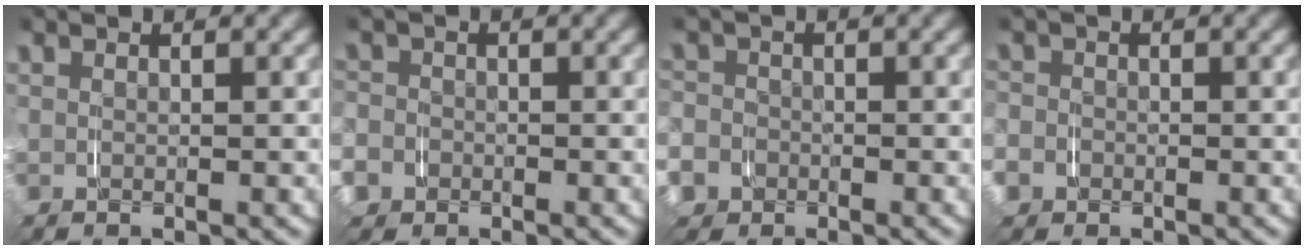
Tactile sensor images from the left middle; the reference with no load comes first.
{"total": 6.2, "force": [-2.7, 5.4, 1.0], "torque": [-0.040, -0.031, -0.051]}
{"total": 7.1, "force": [-3.1, 6.3, 1.2], "torque": [-0.045, -0.034, -0.059]}
{"total": 4.9, "force": [-2.3, 4.2, 0.8], "torque": [-0.036, -0.027, -0.042]}